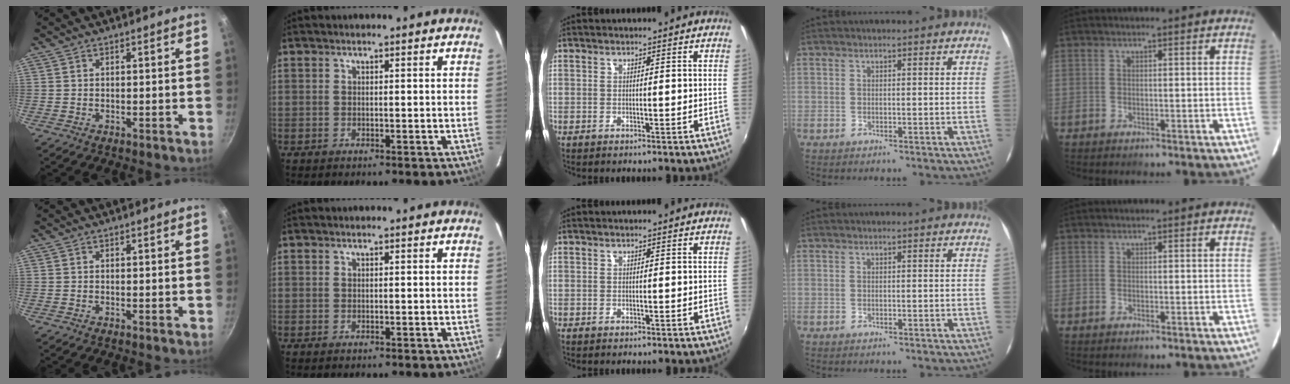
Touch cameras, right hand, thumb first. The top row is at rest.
{}